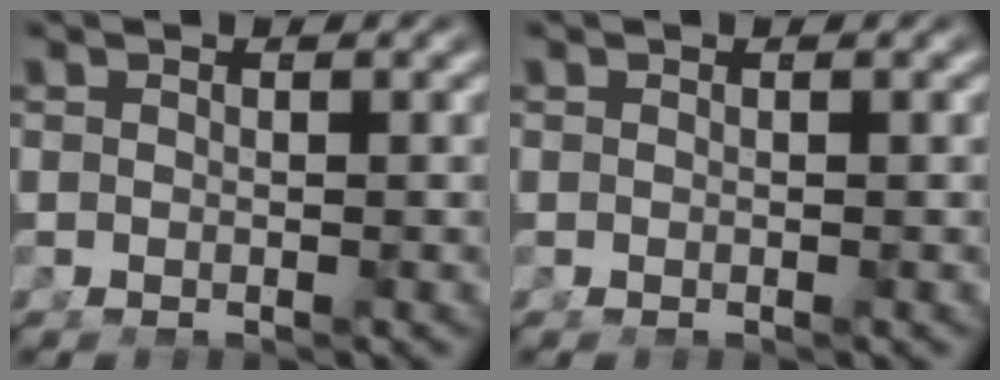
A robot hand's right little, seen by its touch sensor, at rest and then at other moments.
{"total": 0.0}